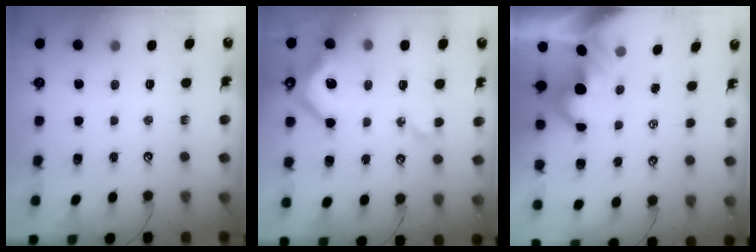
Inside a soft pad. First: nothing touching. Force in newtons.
{"total": 11.5, "press": 11.3, "slide": 1.8}
{"total": 5.5, "press": 5.4, "slide": 1.2}